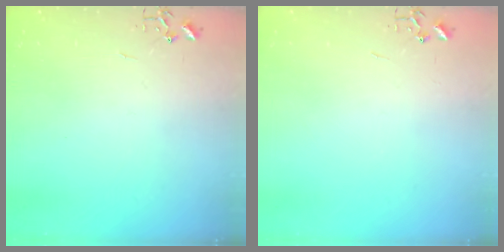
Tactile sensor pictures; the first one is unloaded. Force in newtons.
{"total": 0.0}